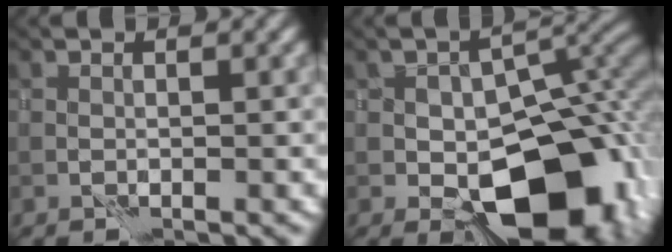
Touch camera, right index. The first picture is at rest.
{"total": 13.1, "force": [-4.5, 7.7, 9.6], "torque": [-0.103, -0.001, -0.067]}